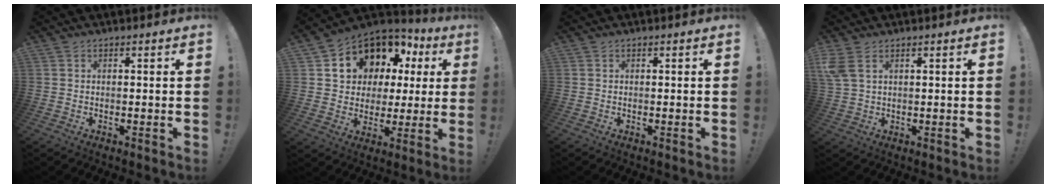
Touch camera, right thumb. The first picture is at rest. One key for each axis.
{"total": 11.7, "fx": 6.6, "fy": 8.7, "fz": 4.1, "tx": -0.065, "ty": -0.055, "tz": 0.136}
{"total": 0.0}
{"total": 5.3, "fx": 2.5, "fy": 2.6, "fz": 3.9, "tx": -0.077, "ty": -0.006, "tz": 0.049}